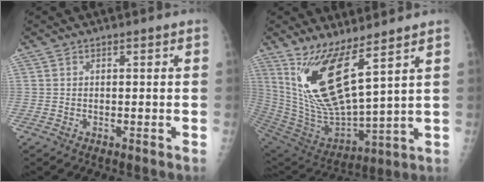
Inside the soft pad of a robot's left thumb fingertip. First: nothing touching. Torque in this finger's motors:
{"motor_torque": [0.98, 0.02, 2.11, -0.66, 0.26]}